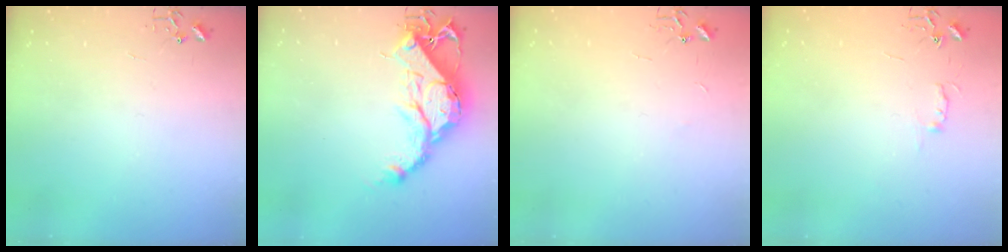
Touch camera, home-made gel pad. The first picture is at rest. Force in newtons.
{"total": 17.2, "press": 17.1, "slide": 1.3}
{"total": 2.4, "press": 2.4, "slide": 0.3}
{"total": 4.4, "press": 4.4, "slide": 0.6}